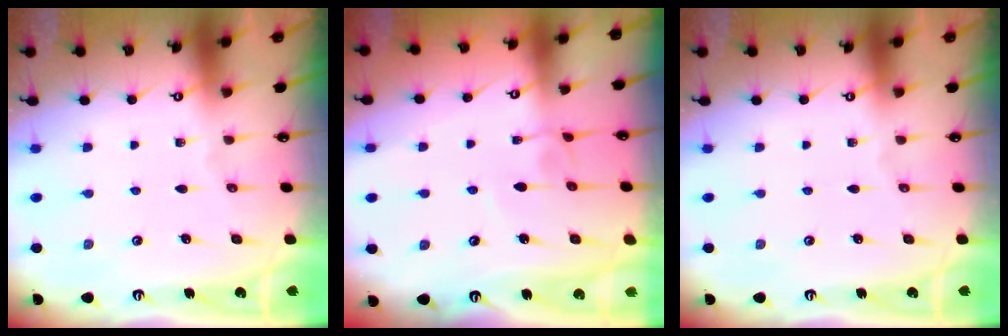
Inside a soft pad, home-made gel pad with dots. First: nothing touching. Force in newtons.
{"total": 3.6, "press": 3.6, "slide": 0.1}
{"total": 0.0}